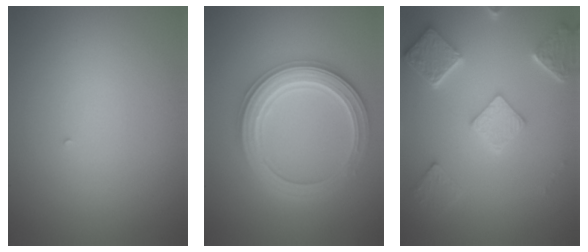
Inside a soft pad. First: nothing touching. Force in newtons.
{"total": 5.5, "press": 5.4, "slide": 1.0}
{"total": 4.9, "press": 3.9, "slide": 2.9}